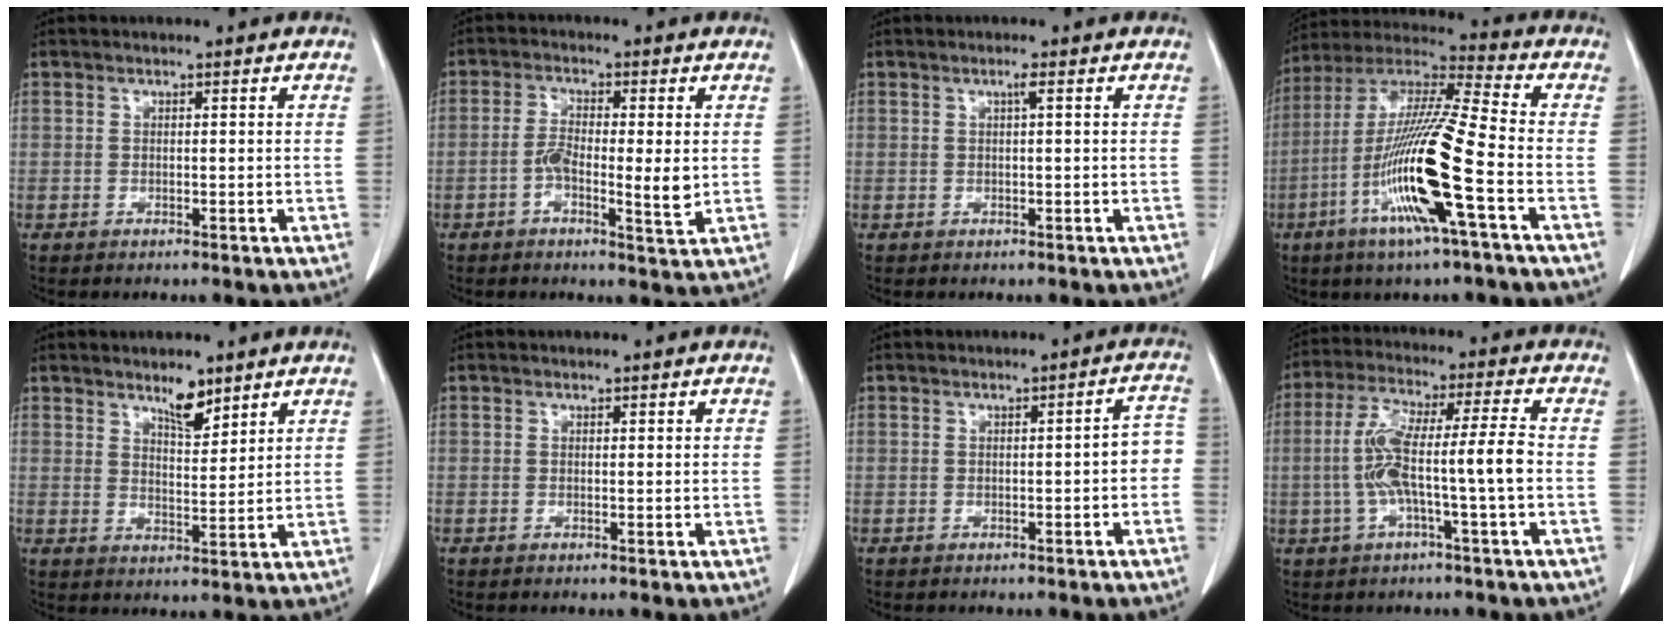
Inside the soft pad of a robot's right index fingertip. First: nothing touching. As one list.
[{"total": 6.1, "force": [-0.6, 1.4, 5.9], "torque": [-0.103, -0.003, -0.011]}, {"total": 0.9, "force": [0.3, -0.2, 0.8], "torque": [-0.017, 0.002, 0.005]}, {"total": 17.6, "force": [-5.8, -0.1, 16.6], "torque": [-0.334, -0.016, -0.115]}, {"total": 4.6, "force": [3.6, 1.3, 2.6], "torque": [-0.047, -0.005, 0.063]}, {"total": 0.0}, {"total": 3.2, "force": [-0.7, 0.8, 3.0], "torque": [-0.028, 0.015, -0.010]}, {"total": 9.9, "force": [-1.4, 0.0, 9.8], "torque": [-0.195, 0.025, -0.026]}]